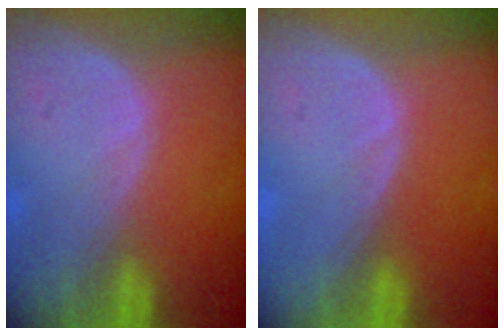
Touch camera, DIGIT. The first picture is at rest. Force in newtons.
{"total": 0.0}